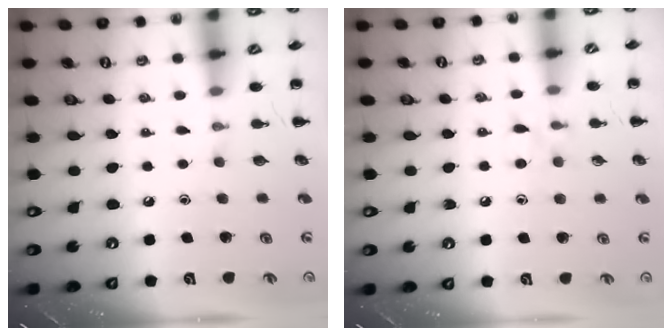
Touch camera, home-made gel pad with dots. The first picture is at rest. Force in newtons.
{"total": 5.1, "press": 4.7, "slide": 2.0}